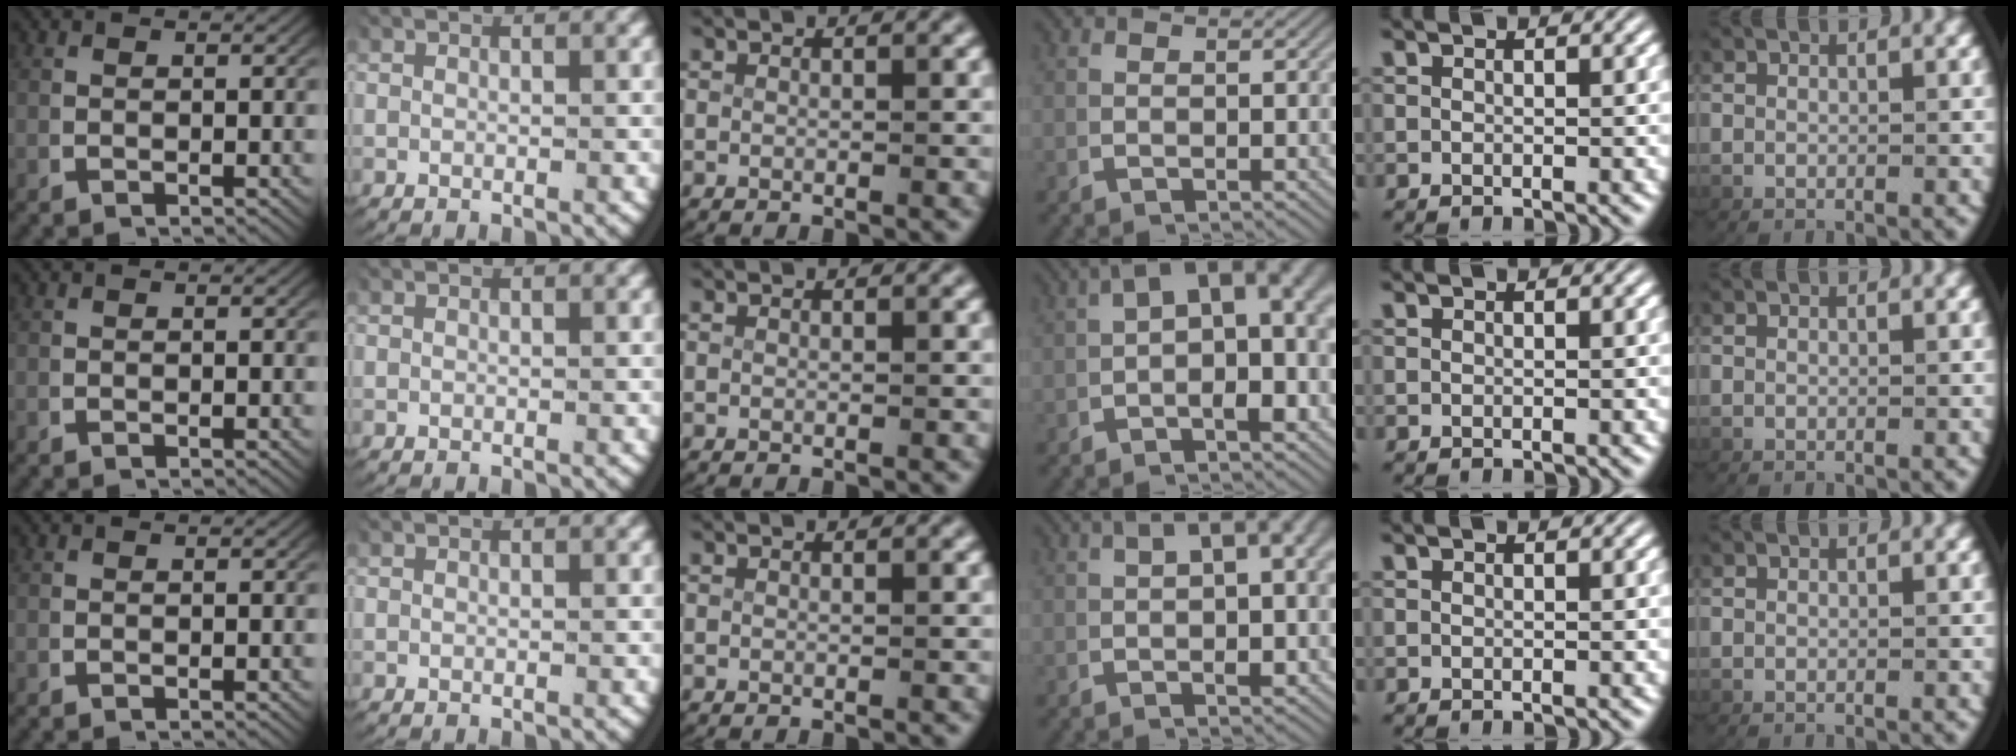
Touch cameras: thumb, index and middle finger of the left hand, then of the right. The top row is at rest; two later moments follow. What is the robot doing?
{"motion": "lift_and_place", "object": "map"}